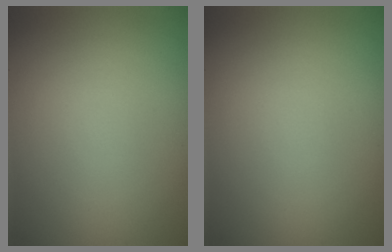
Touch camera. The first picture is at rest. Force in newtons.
{"total": 0.0}